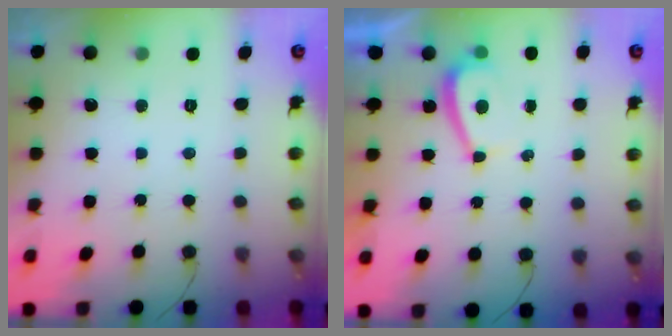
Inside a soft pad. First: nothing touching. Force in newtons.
{"total": 2.4, "press": 2.3, "slide": 0.6}